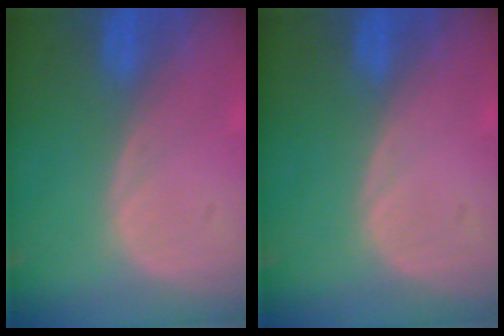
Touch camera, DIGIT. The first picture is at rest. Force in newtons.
{"total": 0.0}